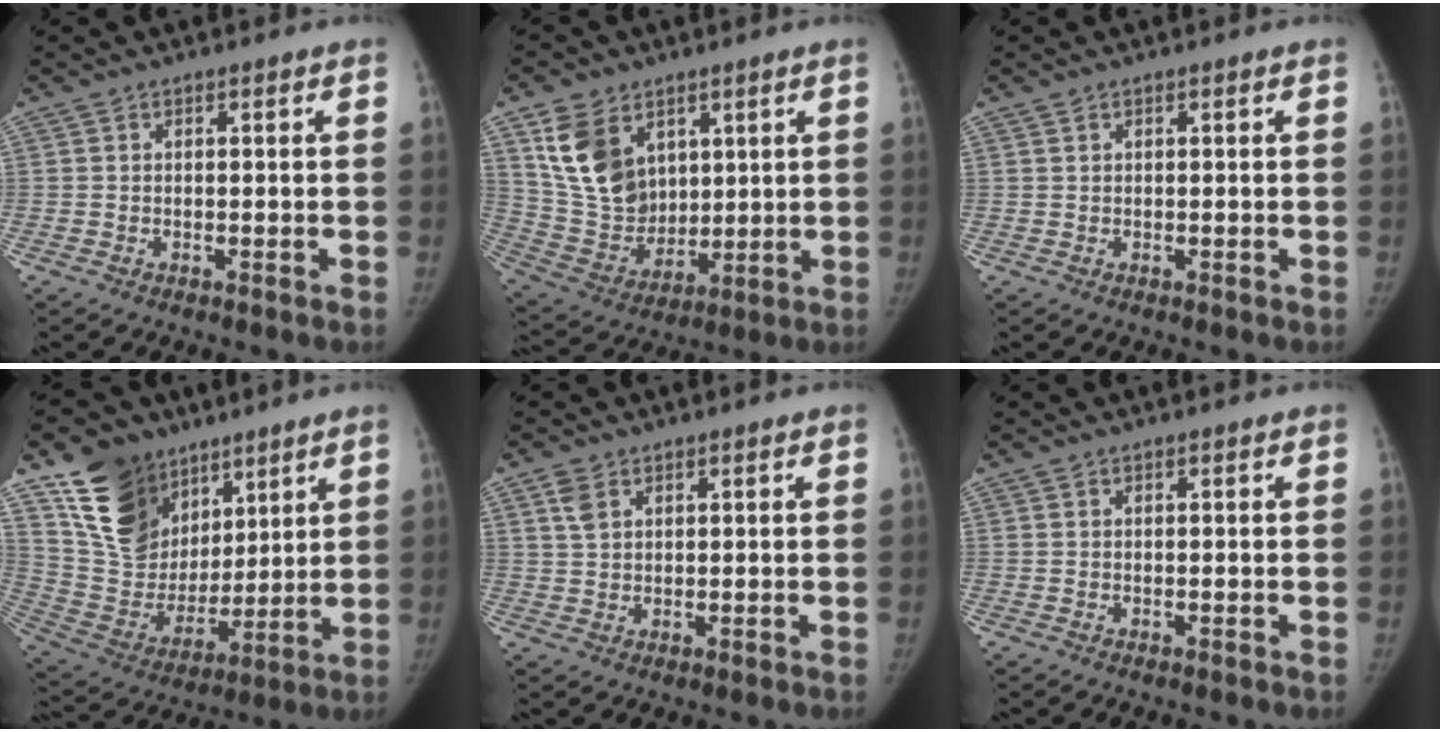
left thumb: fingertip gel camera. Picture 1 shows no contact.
{"total": 14.5, "force": [6.7, 10.3, 7.8], "torque": [-0.111, -0.033, 0.149]}
{"total": 0.0}
{"total": 19.6, "force": [11.5, 13.4, 8.5], "torque": [-0.106, -0.053, 0.223]}
{"total": 3.3, "force": [1.7, 2.1, 1.8], "torque": [-0.033, -0.001, 0.039]}
{"total": 0.0}